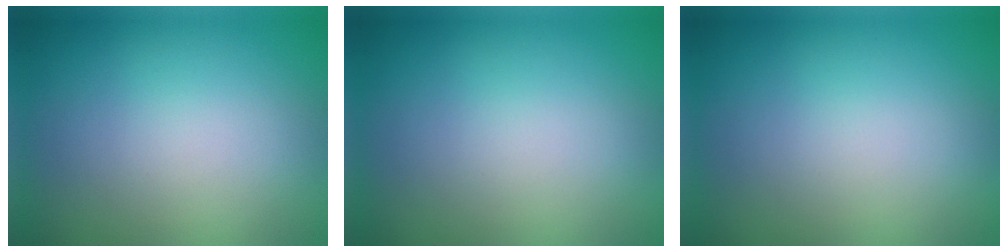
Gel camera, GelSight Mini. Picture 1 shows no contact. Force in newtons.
{"total": 0.0}
{"total": 0.0}